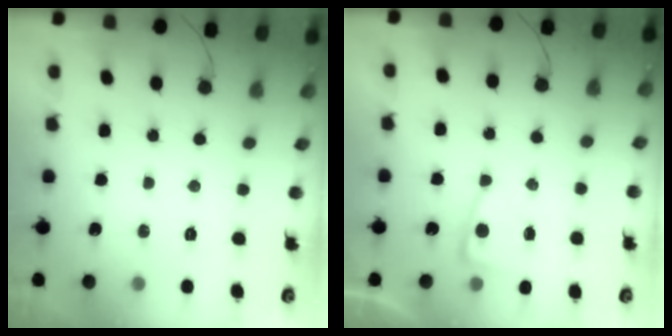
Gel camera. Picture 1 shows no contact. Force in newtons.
{"total": 4.9, "press": 4.9, "slide": 0.5}